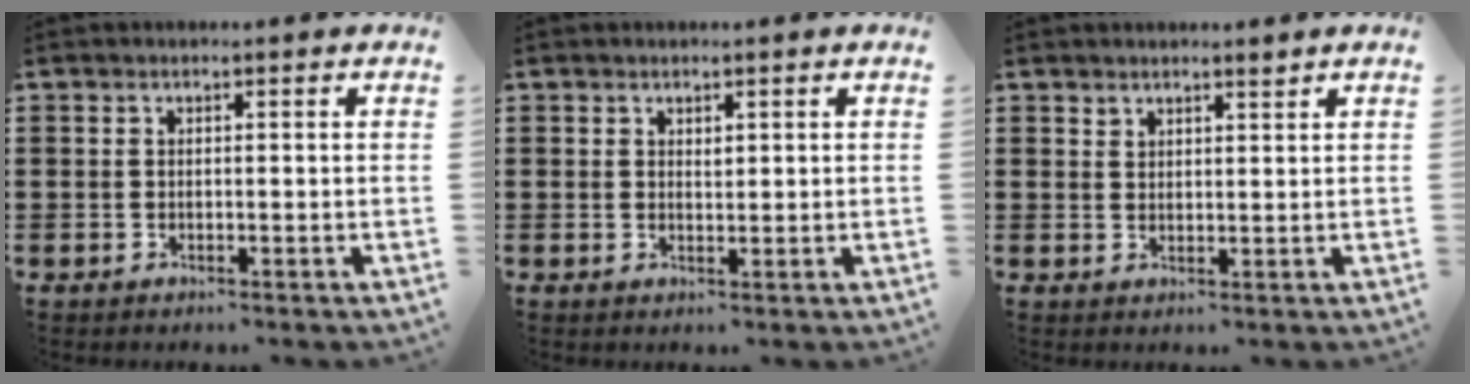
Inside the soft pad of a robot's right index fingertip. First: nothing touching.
{"total": 1.0, "force": [0.7, 0.5, 0.4], "torque": [-0.009, 0.002, 0.014]}
{"total": 2.0, "force": [1.9, 0.4, 0.3], "torque": [-0.009, 0.002, 0.037]}